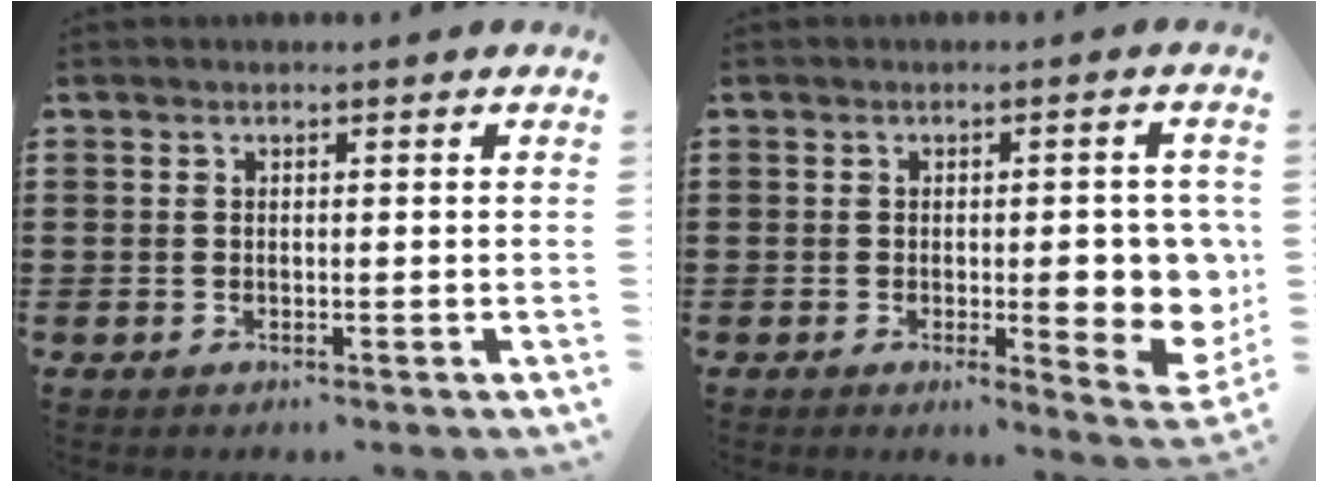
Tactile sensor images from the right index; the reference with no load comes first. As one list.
[{"total": 8.6, "force": [-0.3, 3.0, 8.1], "torque": [-0.093, -0.015, -0.001]}]